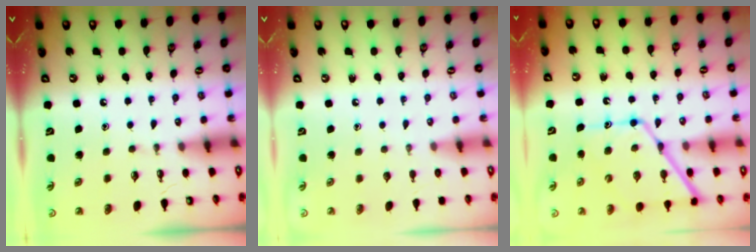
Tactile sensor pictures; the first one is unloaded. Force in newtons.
{"total": 0.0}
{"total": 15.3, "press": 15.2, "slide": 1.4}